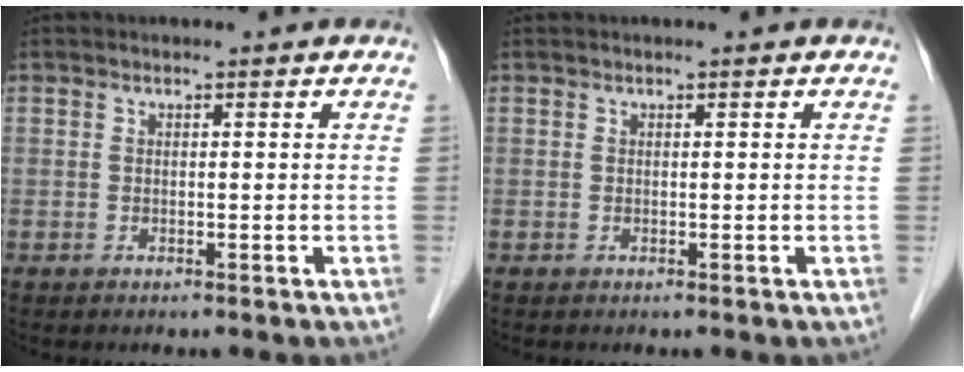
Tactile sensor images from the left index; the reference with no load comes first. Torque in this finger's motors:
{"motor_torque": [-0.03, 0.07, 0.01, 0.00]}